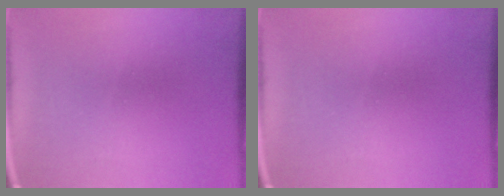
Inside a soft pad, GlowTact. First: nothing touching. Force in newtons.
{"total": 0.0}